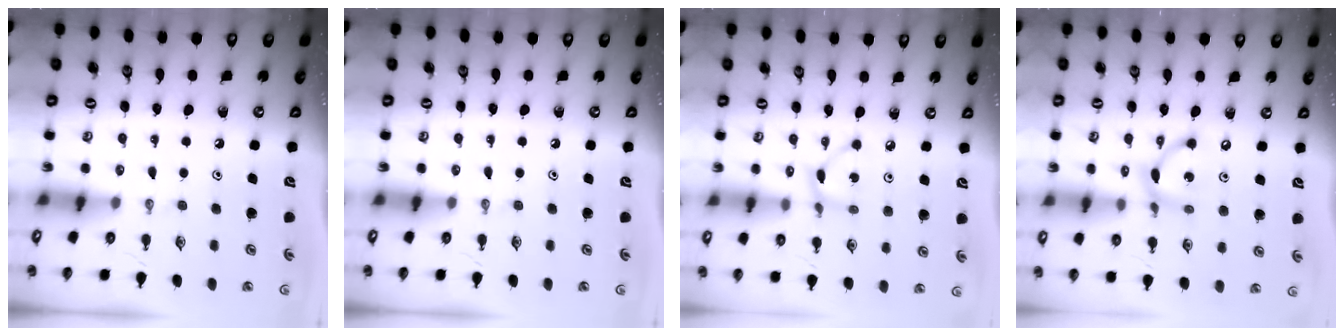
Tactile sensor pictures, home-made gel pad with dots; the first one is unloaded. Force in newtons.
{"total": 0.0}
{"total": 2.8, "press": 2.8, "slide": 0.1}
{"total": 9.9, "press": 9.9, "slide": 0.5}